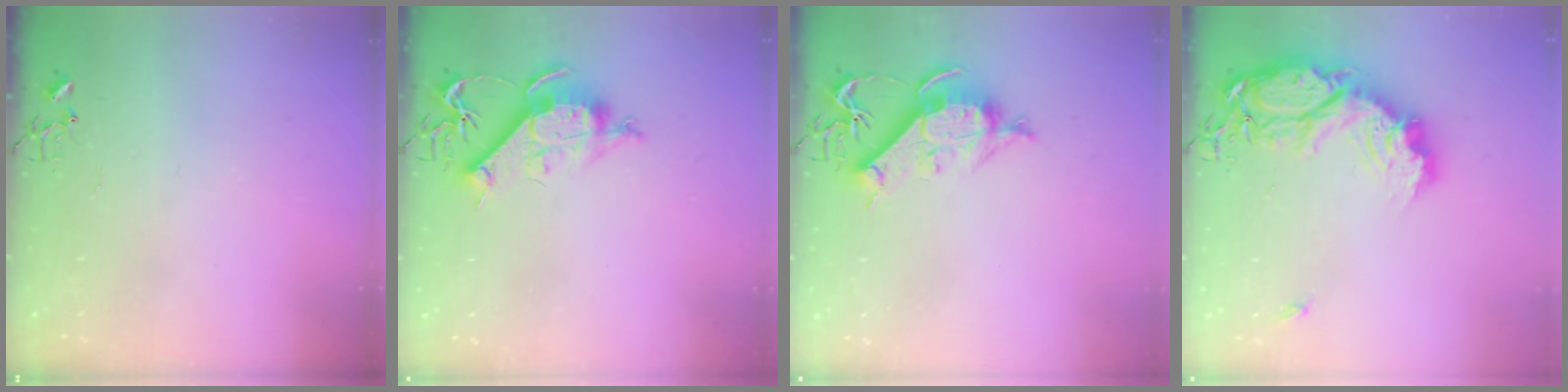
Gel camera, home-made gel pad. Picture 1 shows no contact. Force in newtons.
{"total": 10.4, "press": 10.3, "slide": 0.8}
{"total": 10.6, "press": 10.5, "slide": 1.1}
{"total": 21.3, "press": 21.2, "slide": 1.6}